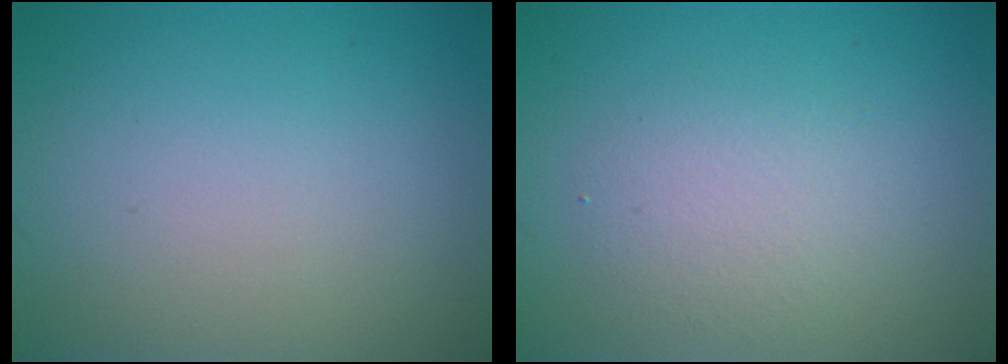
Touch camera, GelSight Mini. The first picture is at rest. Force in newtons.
{"total": 2.3, "press": 2.3, "slide": 0.0}